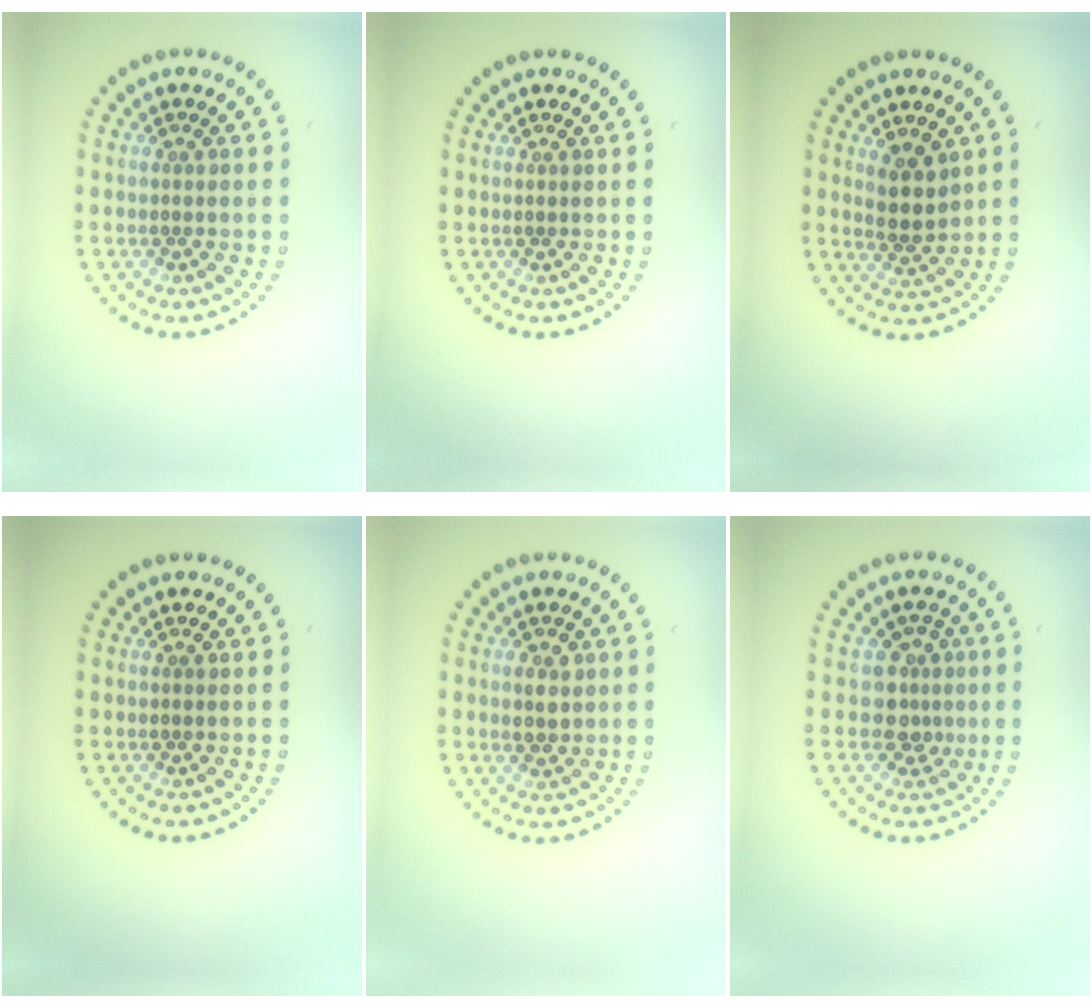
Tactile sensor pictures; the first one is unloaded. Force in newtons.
{"total": 0.0}
{"total": 2.6, "press": 2.4, "slide": 1.1}
{"total": 0.0}
{"total": 1.9, "press": 1.9, "slide": 0.5}
{"total": 2.6, "press": 1.9, "slide": 1.9}